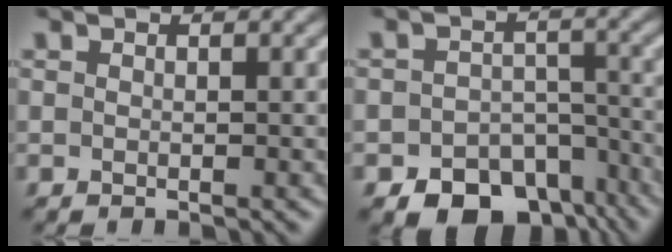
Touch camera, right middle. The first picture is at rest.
{"total": 8.4, "force": [-5.8, 4.9, 3.7], "torque": [-0.047, -0.019, -0.083]}